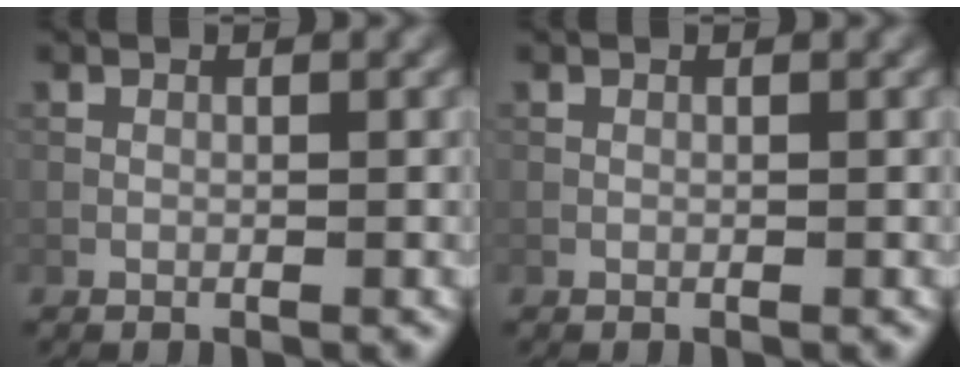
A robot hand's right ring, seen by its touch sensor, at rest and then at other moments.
{"total": 0.0}